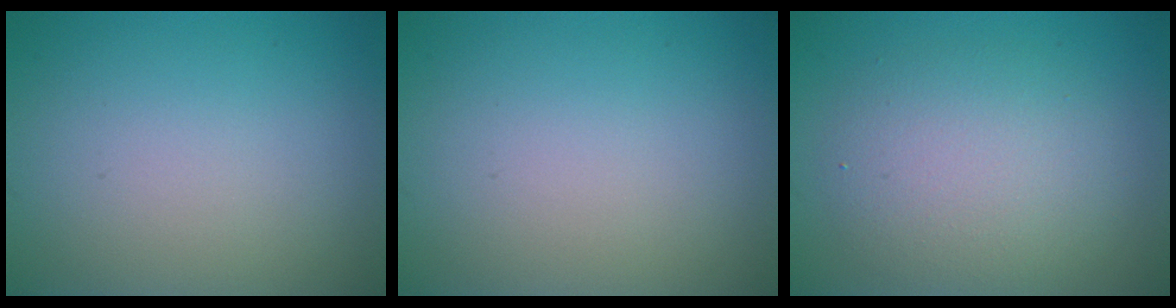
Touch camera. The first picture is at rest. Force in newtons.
{"total": 0.0}
{"total": 4.7, "press": 4.7, "slide": 0.3}